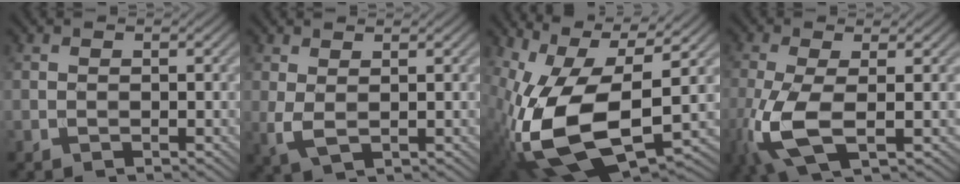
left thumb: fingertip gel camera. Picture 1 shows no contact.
{"total": 2.5, "force": [0.7, 1.0, 2.2], "torque": [-0.061, 0.001, 0.015]}
{"total": 18.0, "force": [-1.7, 9.3, 15.4], "torque": [-0.316, -0.041, -0.016]}
{"total": 8.2, "force": [-1.8, 3.0, 7.4], "torque": [-0.187, -0.013, -0.036]}